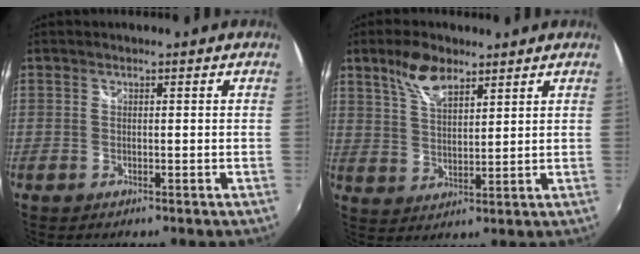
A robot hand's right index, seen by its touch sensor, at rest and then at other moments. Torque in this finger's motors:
{"motor_torque": [0.96, 0.82, 0.15, 0.07]}